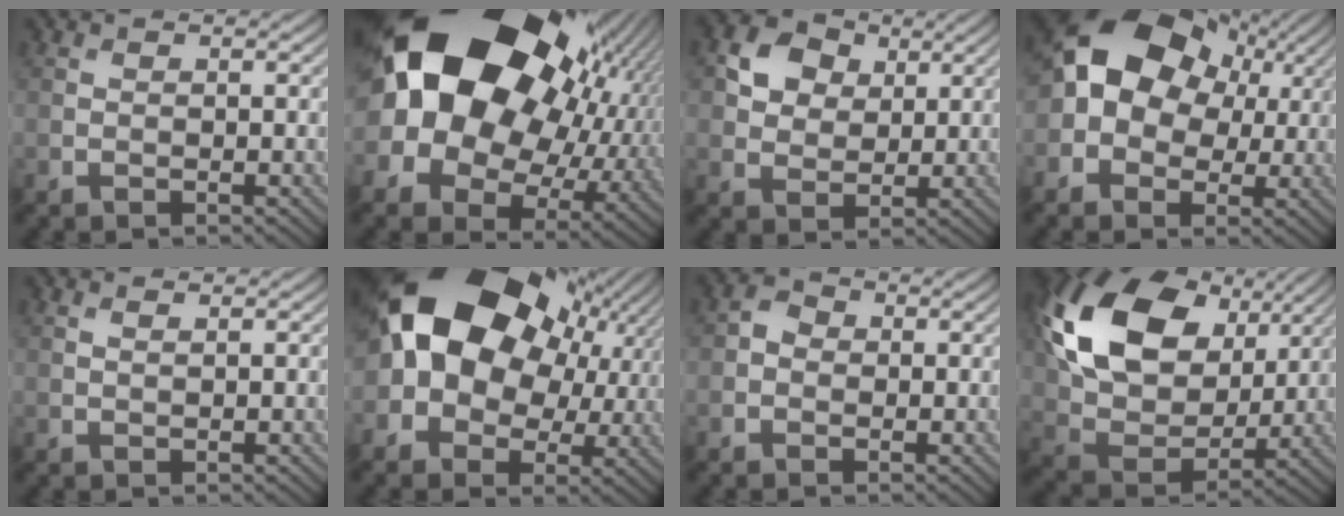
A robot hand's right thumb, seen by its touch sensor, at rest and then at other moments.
{"total": 23.1, "force": [6.7, 16.8, 14.3], "torque": [-0.311, -0.013, 0.147]}
{"total": 6.2, "force": [2.6, 4.8, 2.9], "torque": [-0.066, 0.004, 0.035]}
{"total": 13.3, "force": [2.4, 10.6, 7.6], "torque": [-0.152, 0.017, 0.024]}
{"total": 0.7, "force": [0.6, 0.1, 0.4], "torque": [-0.009, 0.000, 0.011]}
{"total": 18.8, "force": [3.7, 13.6, 12.4], "torque": [-0.218, 0.008, 0.070]}
{"total": 1.9, "force": [-0.2, 1.6, 0.9], "torque": [-0.017, 0.001, -0.012]}
{"total": 17.9, "force": [6.4, 12.2, 11.5], "torque": [-0.268, 0.015, 0.126]}